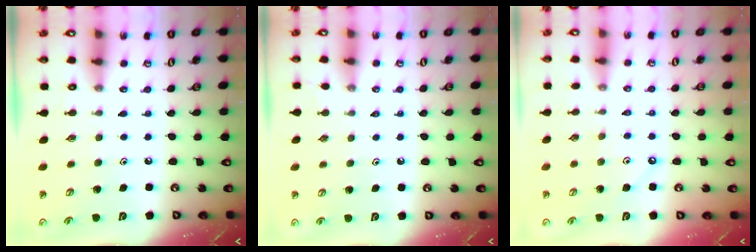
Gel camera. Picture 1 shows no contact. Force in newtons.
{"total": 0.9, "press": 0.9, "slide": 0.2}
{"total": 1.6, "press": 1.5, "slide": 0.4}